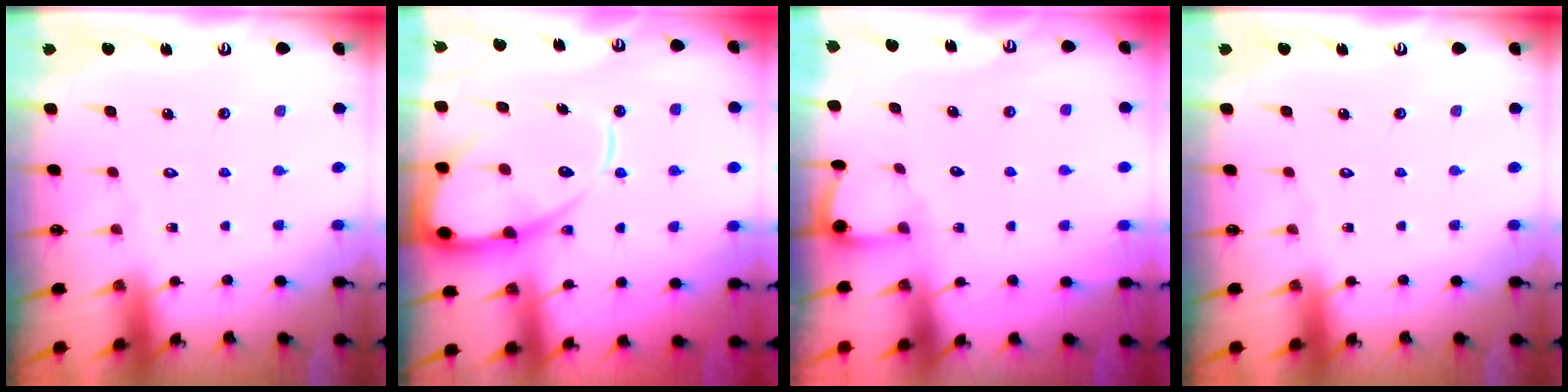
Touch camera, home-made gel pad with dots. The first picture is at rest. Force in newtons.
{"total": 18.3, "press": 18.2, "slide": 1.7}
{"total": 2.7, "press": 2.7, "slide": 0.2}
{"total": 0.0}